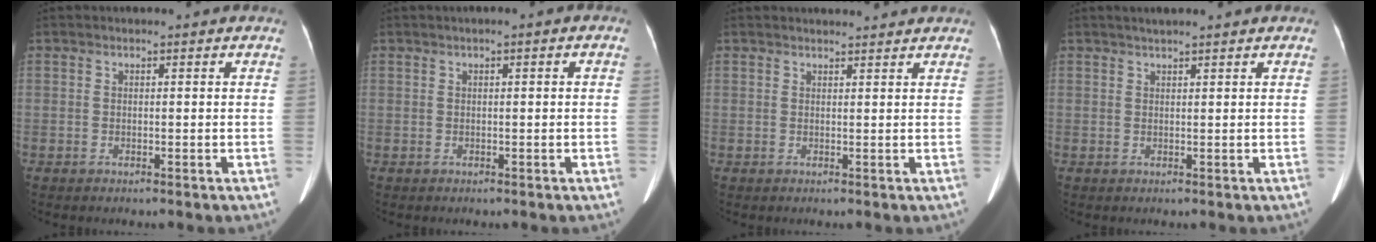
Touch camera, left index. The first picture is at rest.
{"total": 1.2, "force": [0.2, 0.1, 1.2], "torque": [-0.017, 0.001, -0.001]}
{"total": 3.8, "force": [3.7, 0.3, 0.8], "torque": [-0.014, 0.016, 0.046]}
{"total": 2.9, "force": [2.4, -0.1, 1.6], "torque": [-0.021, 0.019, 0.039]}